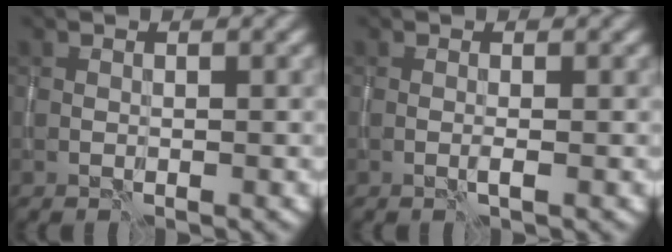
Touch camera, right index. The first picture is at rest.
{"total": 0.5, "force": [-0.2, -0.1, 0.4], "torque": [-0.011, 0.000, -0.005]}